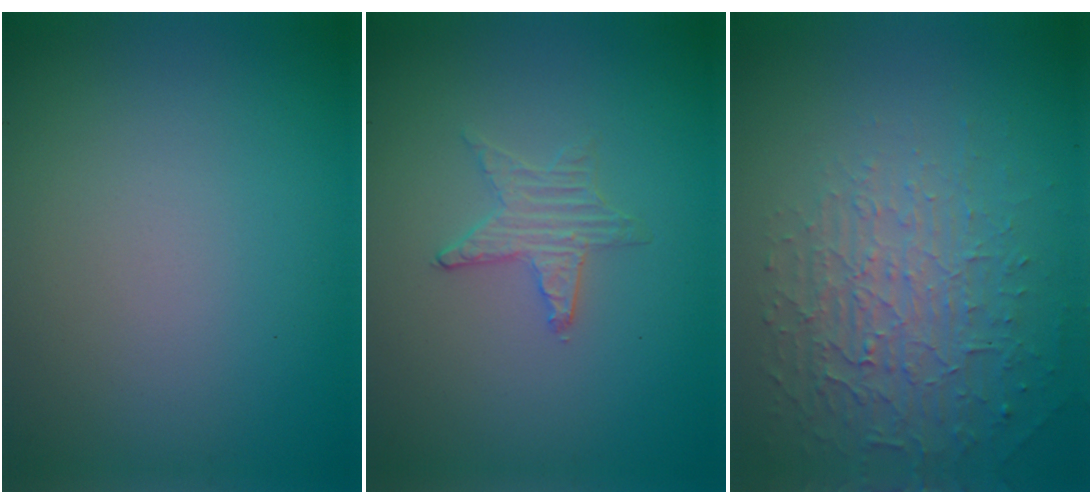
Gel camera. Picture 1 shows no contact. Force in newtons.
{"total": 0.9, "press": 0.9, "slide": 0.2}
{"total": 5.1, "press": 3.3, "slide": 3.9}